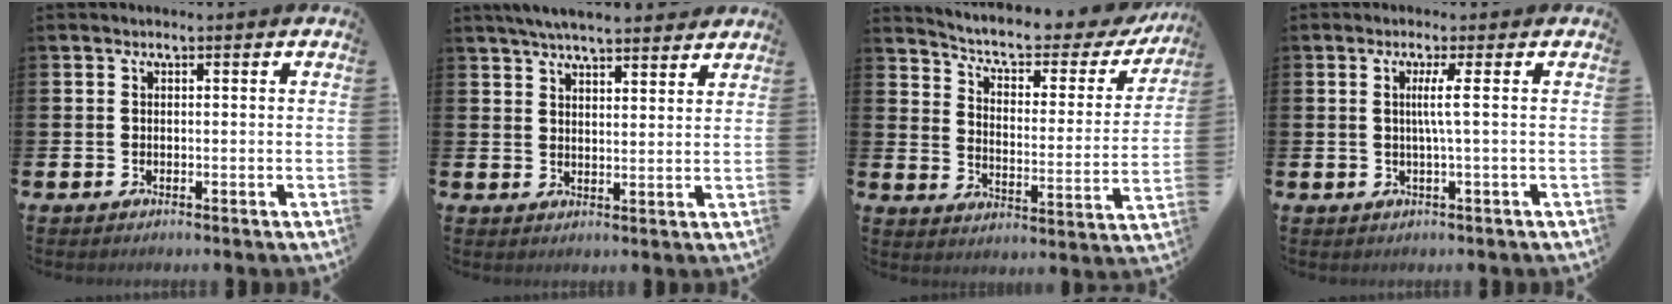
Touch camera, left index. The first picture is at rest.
{"total": 5.3, "force": [5.1, 0.5, 1.4], "torque": [-0.040, -0.017, 0.093]}
{"total": 6.0, "force": [5.1, 1.8, 2.7], "torque": [-0.076, -0.039, 0.079]}
{"total": 2.7, "force": [0.5, -0.8, 2.5], "torque": [-0.052, -0.004, 0.004]}